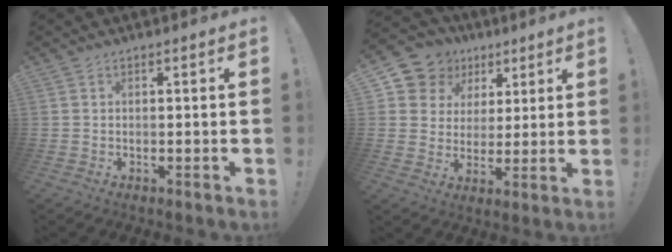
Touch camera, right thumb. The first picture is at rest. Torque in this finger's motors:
{"motor_torque": [0.03, 0.03, 0.06, 0.05, 0.00]}